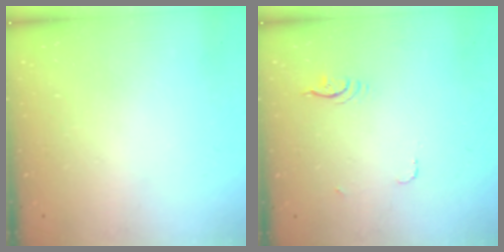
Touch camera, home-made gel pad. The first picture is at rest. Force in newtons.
{"total": 3.9, "press": 3.6, "slide": 1.7}